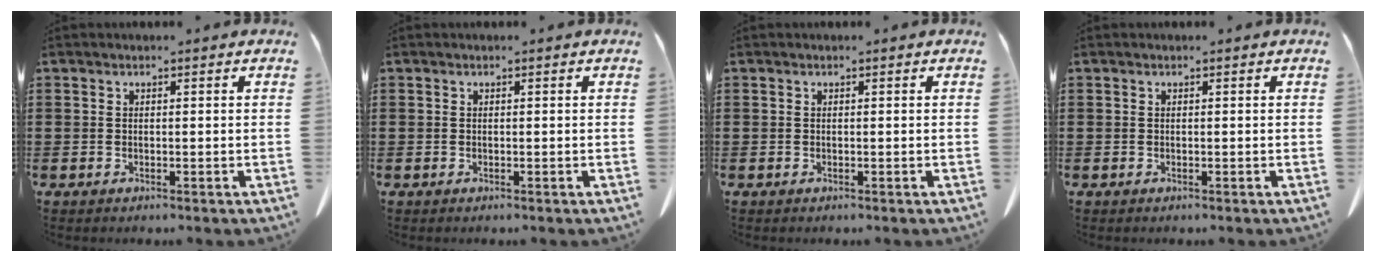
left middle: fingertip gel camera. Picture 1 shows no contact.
{"total": 0.0}
{"total": 0.0}
{"total": 0.0}